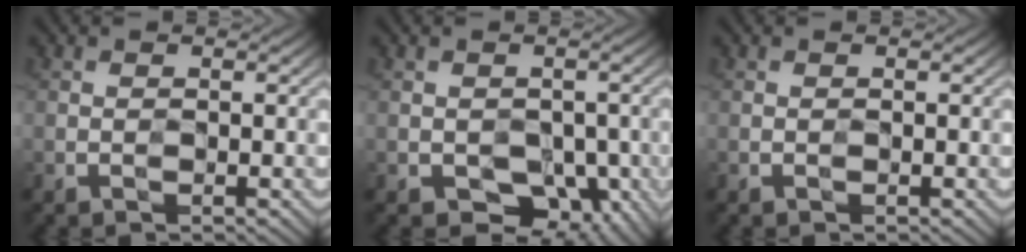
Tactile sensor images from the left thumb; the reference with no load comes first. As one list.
[{"total": 6.9, "force": [-2.9, 5.2, 3.4], "torque": [-0.029, -0.002, -0.038]}, {"total": 0.0}]